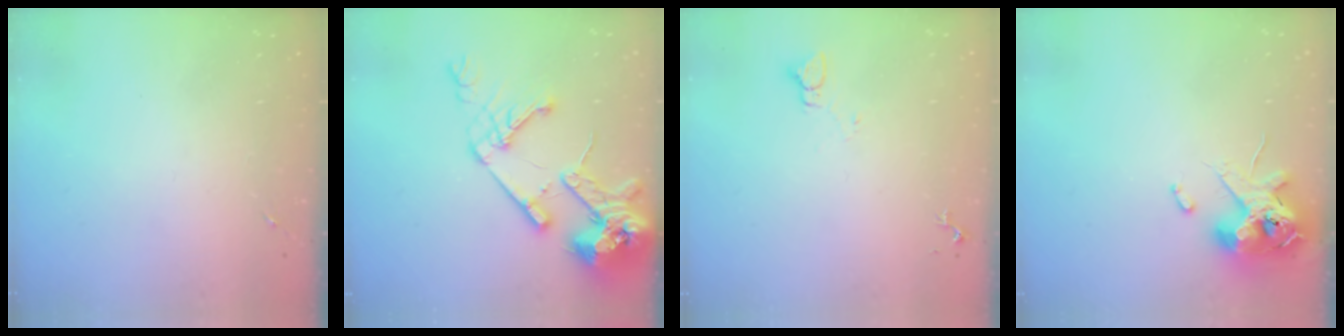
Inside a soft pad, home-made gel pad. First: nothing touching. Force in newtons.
{"total": 18.4, "press": 18.2, "slide": 2.5}
{"total": 4.3, "press": 4.3, "slide": 0.4}
{"total": 12.2, "press": 12.1, "slide": 2.0}